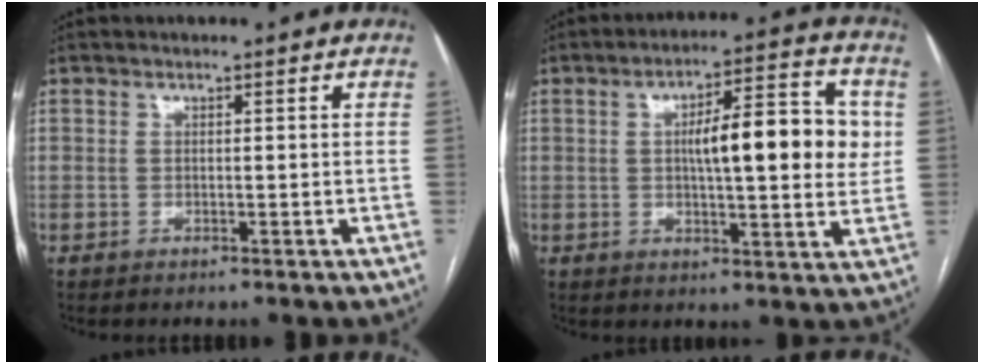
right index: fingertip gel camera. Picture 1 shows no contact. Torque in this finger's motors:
{"motor_torque": [0.85, 0.43, 0.32, 0.08]}